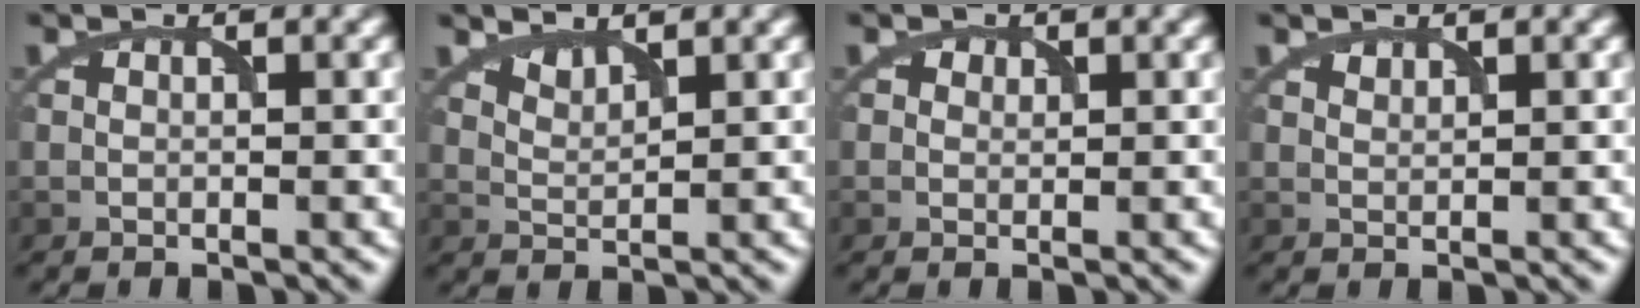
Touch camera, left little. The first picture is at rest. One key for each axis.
{"total": 1.3, "fx": 1.2, "fy": 0.2, "fz": 0.5, "tx": -0.009, "ty": -0.002, "tz": 0.031}
{"total": 1.3, "fx": 0.7, "fy": 1.0, "fz": 0.4, "tx": -0.001, "ty": 0.004, "tz": 0.003}
{"total": 0.5, "fx": 0.5, "fy": 0.1, "fz": -0.1, "tx": 0.000, "ty": 0.001, "tz": 0.016}